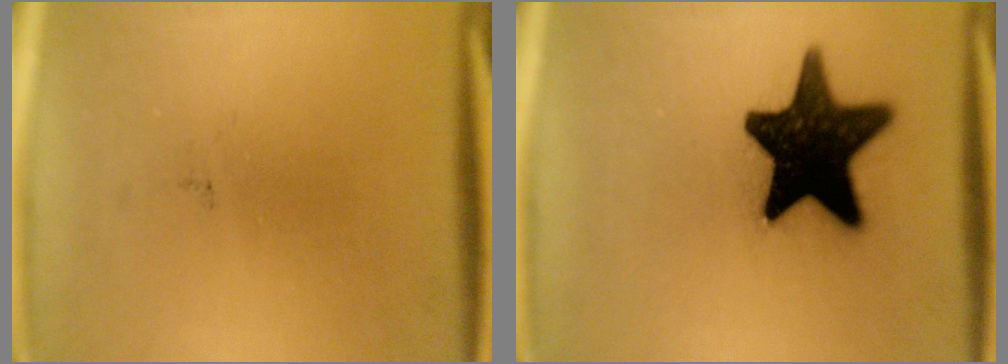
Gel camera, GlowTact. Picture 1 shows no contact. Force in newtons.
{"total": 18.5}